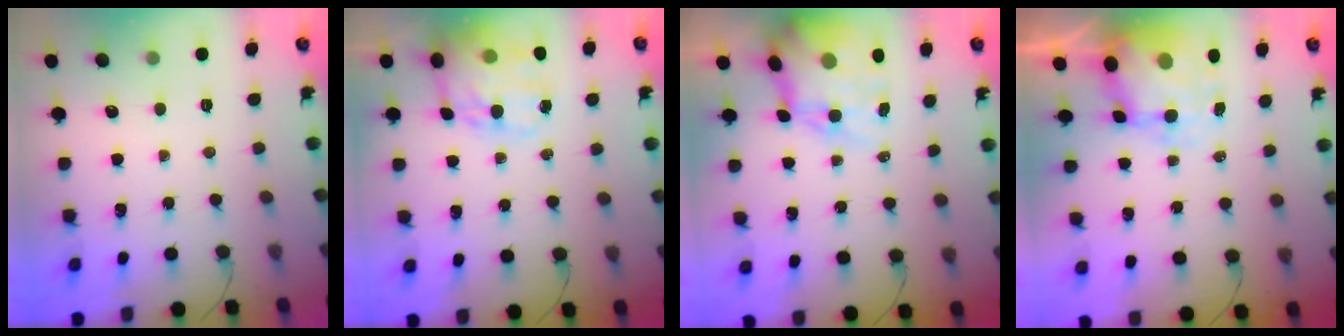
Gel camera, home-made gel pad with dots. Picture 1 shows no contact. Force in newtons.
{"total": 17.0, "press": 16.5, "slide": 3.9}
{"total": 12.1, "press": 11.6, "slide": 3.5}
{"total": 7.8, "press": 7.6, "slide": 1.7}